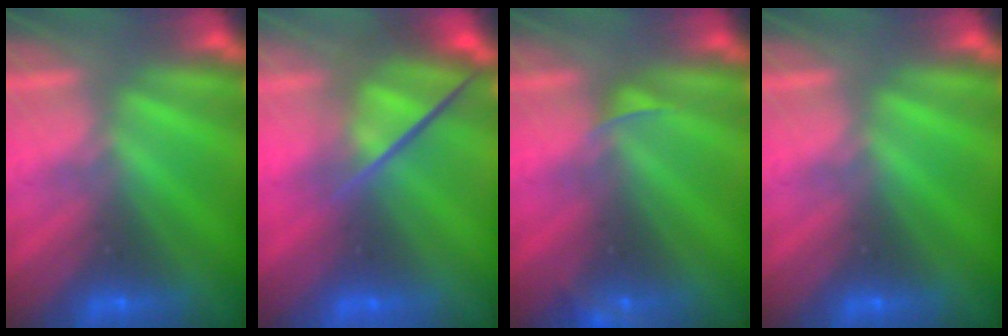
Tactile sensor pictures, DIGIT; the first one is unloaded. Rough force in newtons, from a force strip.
{"total": 3.3}
{"total": 2.5}
{"total": 0.0}